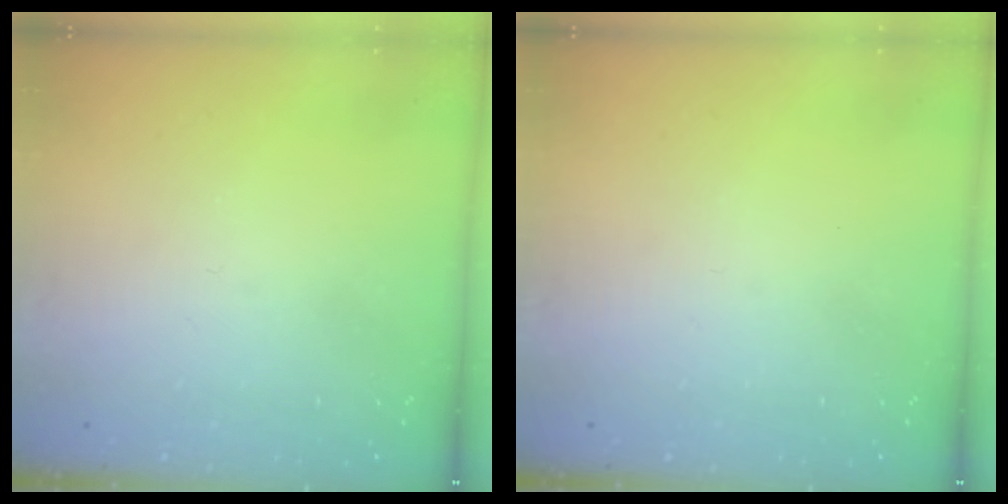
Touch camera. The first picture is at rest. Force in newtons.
{"total": 0.0}